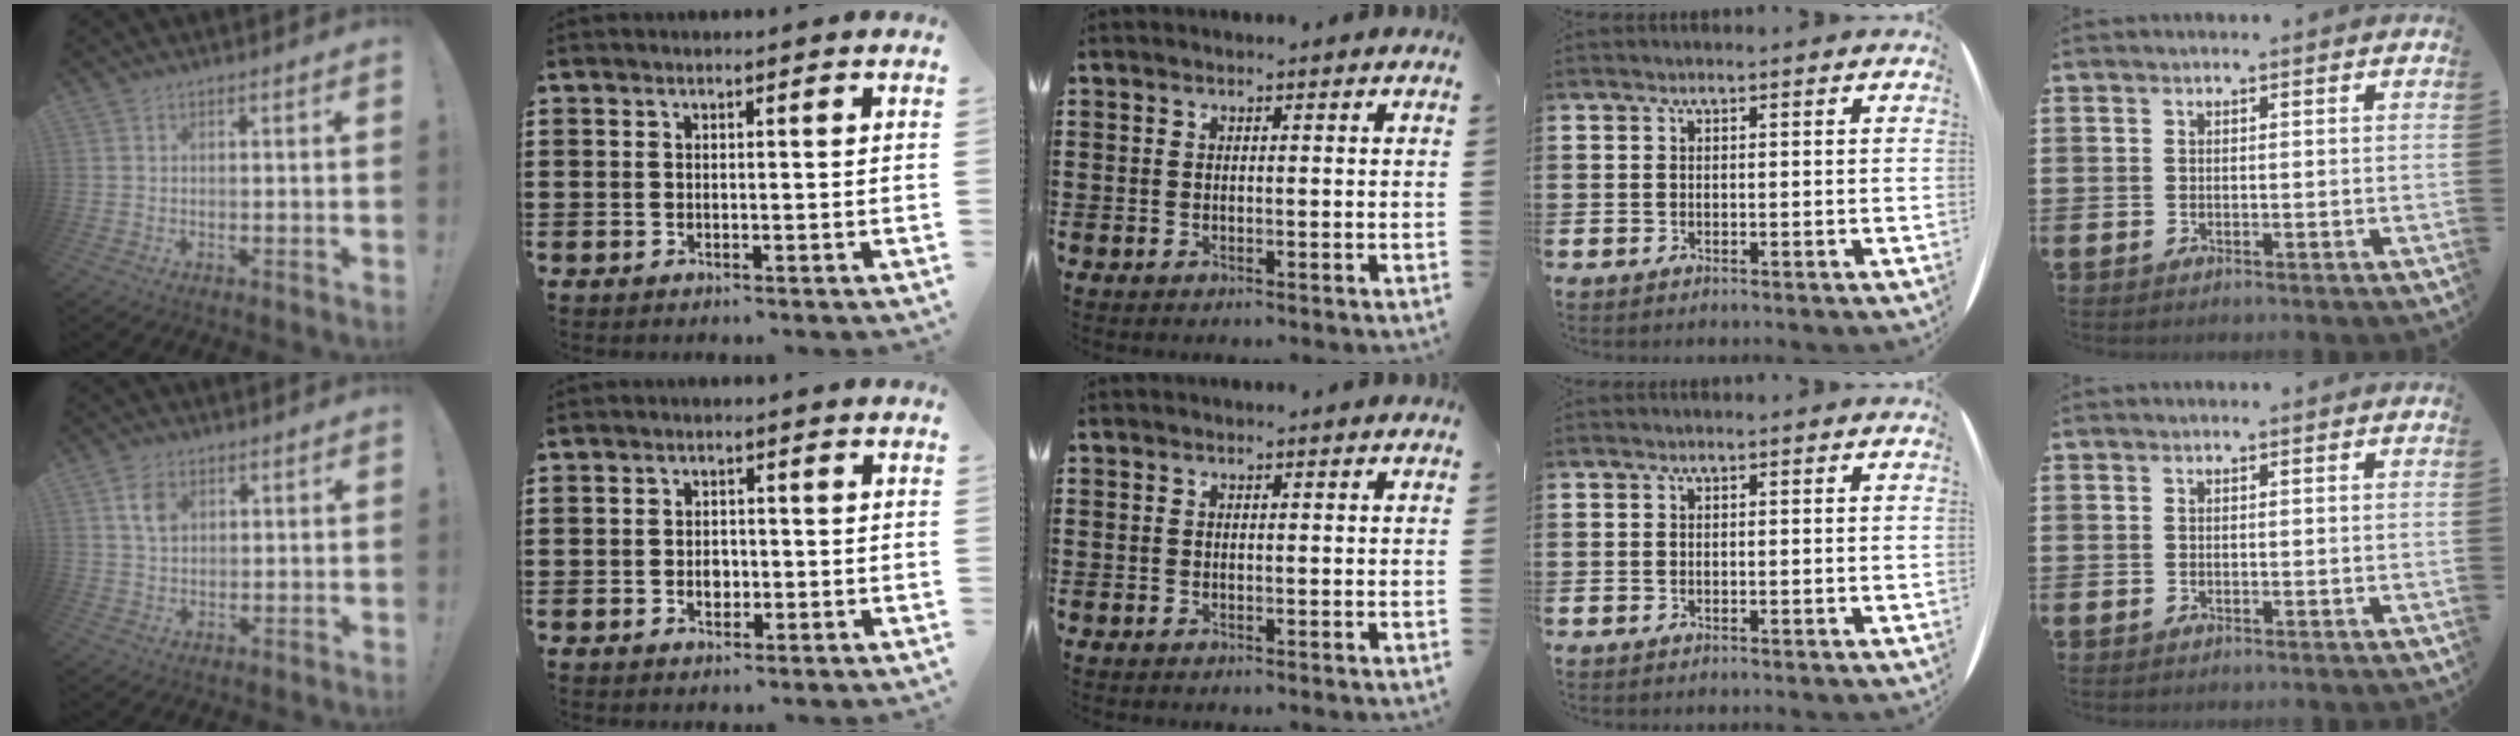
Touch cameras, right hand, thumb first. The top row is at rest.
{"thumb": {"total": 5.4, "force": [2.2, 3.7, 3.3], "torque": [-0.046, -0.002, 0.039]}, "index": {"total": 2.1, "force": [-0.6, 1.5, 1.4], "torque": [-0.020, 0.000, -0.014]}}